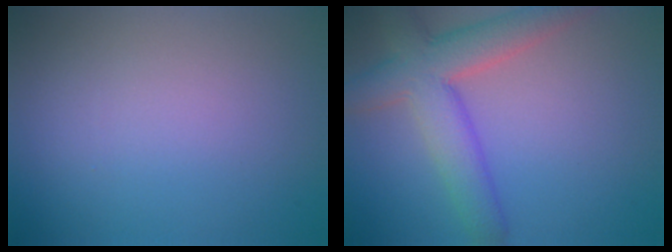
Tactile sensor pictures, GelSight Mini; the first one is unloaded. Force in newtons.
{"total": 6.8, "press": 6.8, "slide": 0.4}